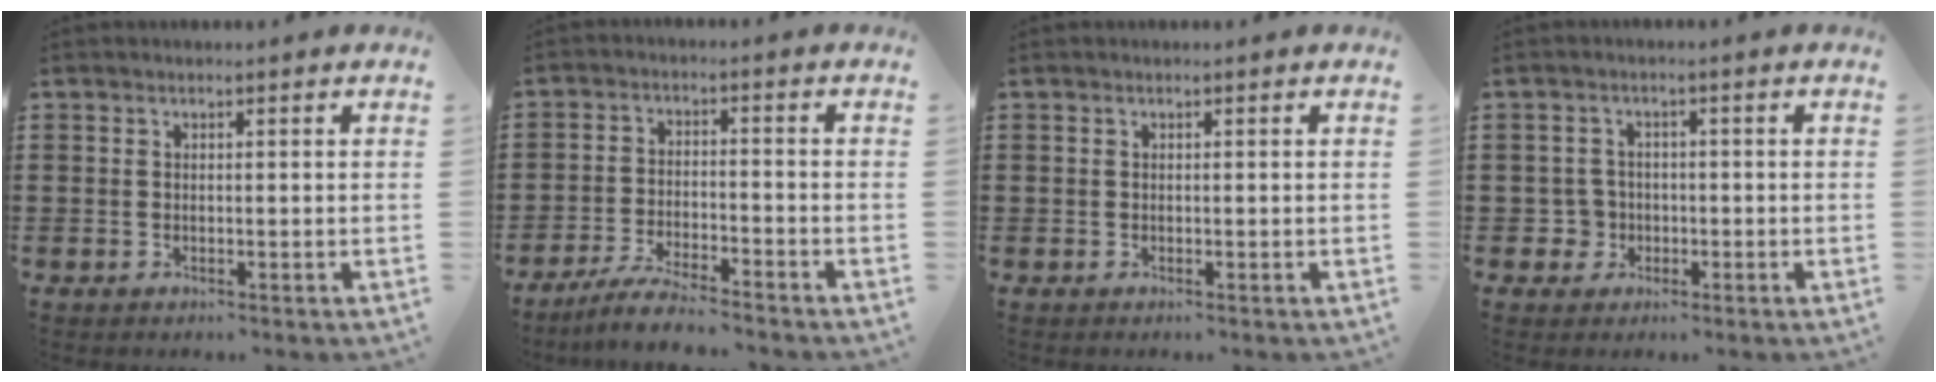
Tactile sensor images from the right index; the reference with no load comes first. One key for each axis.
{"total": 5.2, "fx": -4.8, "fy": -0.2, "fz": 1.8, "tx": -0.044, "ty": -0.010, "tz": -0.095}
{"total": 0.0}
{"total": 3.3, "fx": -0.9, "fy": 3.1, "fz": 0.7, "tx": -0.026, "ty": 0.005, "tz": -0.021}